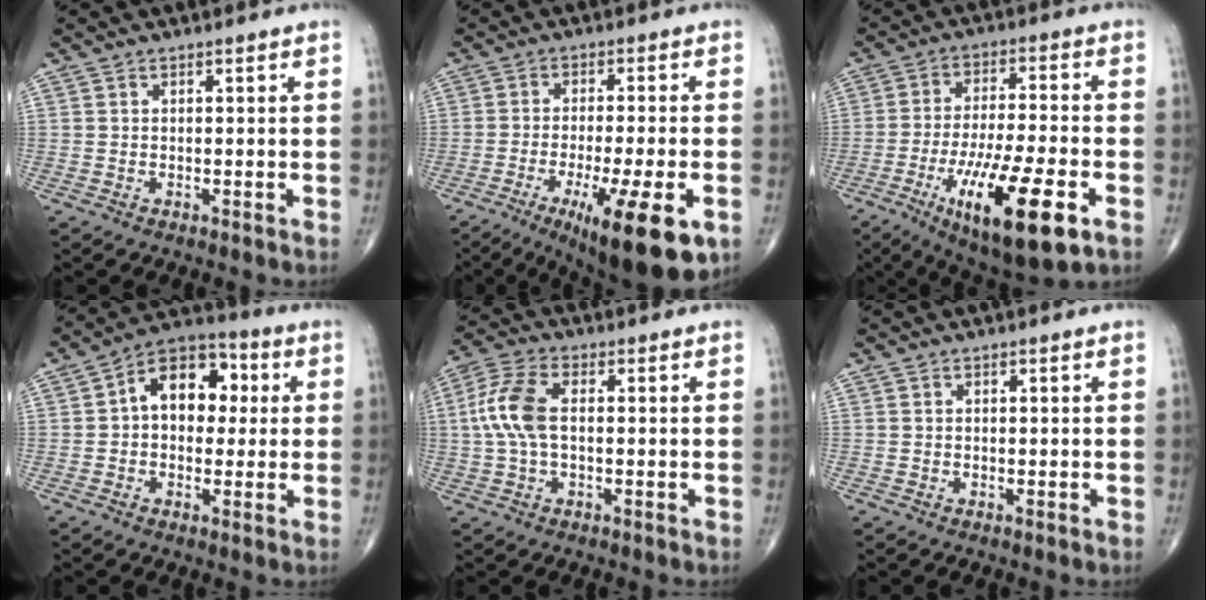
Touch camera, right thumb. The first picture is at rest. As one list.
[{"total": 16.1, "force": [-7.1, 3.6, 14.0], "torque": [-0.188, -0.005, -0.100]}, {"total": 18.9, "force": [-7.7, 5.1, 16.6], "torque": [-0.296, 0.006, -0.117]}, {"total": 12.2, "force": [1.9, 8.3, 8.8], "torque": [-0.098, 0.027, 0.016]}, {"total": 8.7, "force": [0.5, 4.4, 7.5], "torque": [-0.182, 0.023, 0.008]}, {"total": 0.0}]